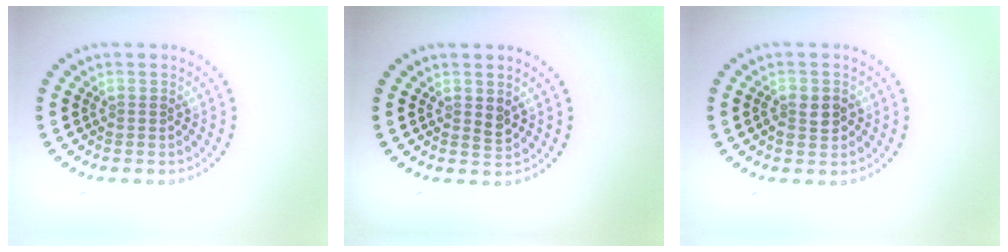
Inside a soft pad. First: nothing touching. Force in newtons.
{"total": 1.0, "press": 0.9, "slide": 0.3}
{"total": 2.1, "press": 2.0, "slide": 0.4}